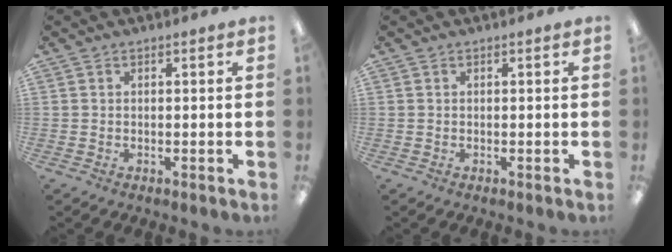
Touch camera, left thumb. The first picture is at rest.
{"total": 0.0}